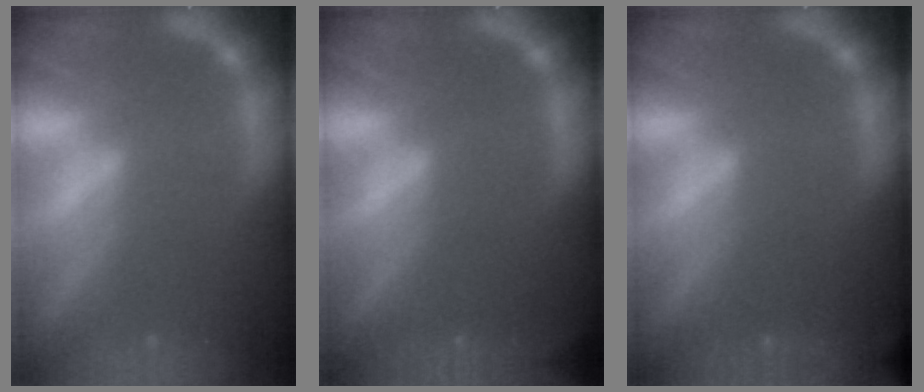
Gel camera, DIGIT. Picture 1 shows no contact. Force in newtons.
{"total": 1.4}
{"total": 7.5}